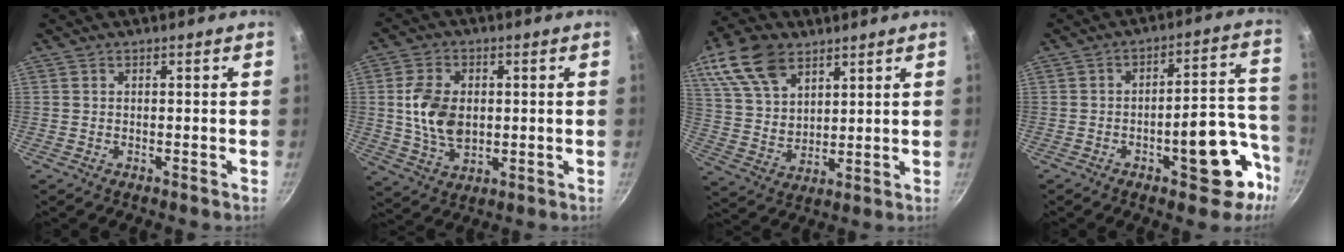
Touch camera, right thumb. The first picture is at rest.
{"total": 10.2, "force": [0.7, 6.9, 7.6], "torque": [-0.131, -0.005, 0.016]}
{"total": 14.8, "force": [8.1, 9.1, 8.3], "torque": [-0.148, -0.021, 0.162]}
{"total": 14.2, "force": [-6.1, 6.0, 11.3], "torque": [-0.097, 0.062, -0.076]}